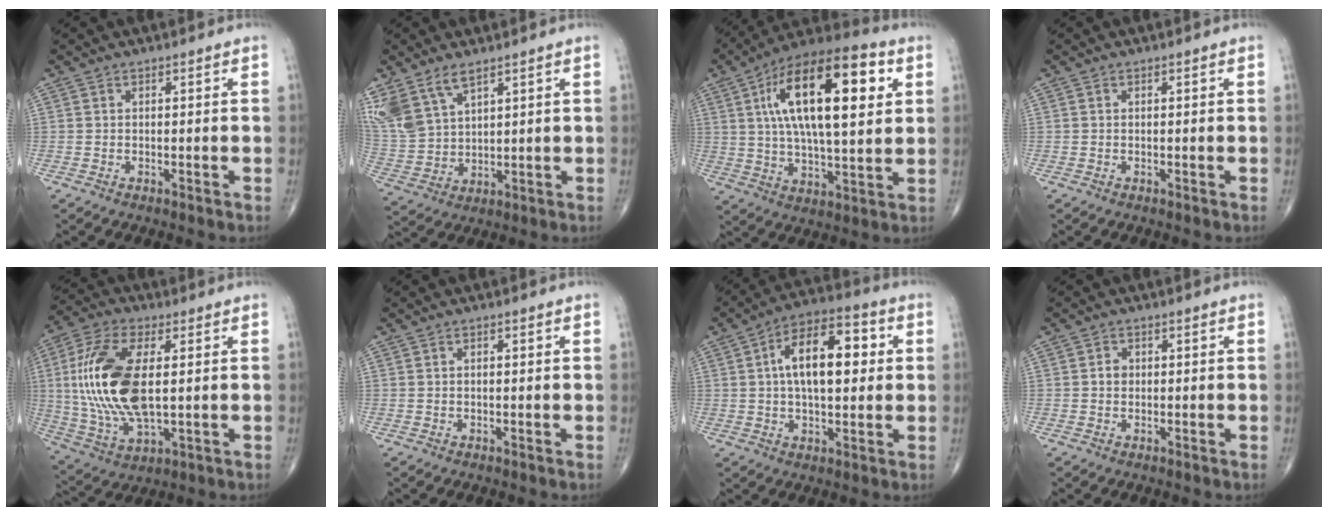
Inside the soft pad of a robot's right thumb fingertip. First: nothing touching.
{"total": 12.2, "force": [7.6, 6.3, 7.2], "torque": [-0.161, -0.016, 0.168]}
{"total": 23.8, "force": [6.7, 9.3, 20.9], "torque": [-0.343, 0.005, 0.101]}
{"total": 0.0}
{"total": 19.5, "force": [1.7, 9.1, 17.1], "torque": [-0.365, -0.006, 0.036]}
{"total": 0.8, "force": [0.1, 0.3, 0.7], "torque": [-0.017, 0.007, 0.004]}
{"total": 15.1, "force": [2.5, 7.5, 12.9], "torque": [-0.193, 0.020, 0.034]}
{"total": 1.6, "force": [0.0, 1.4, 0.8], "torque": [-0.005, 0.005, -0.002]}